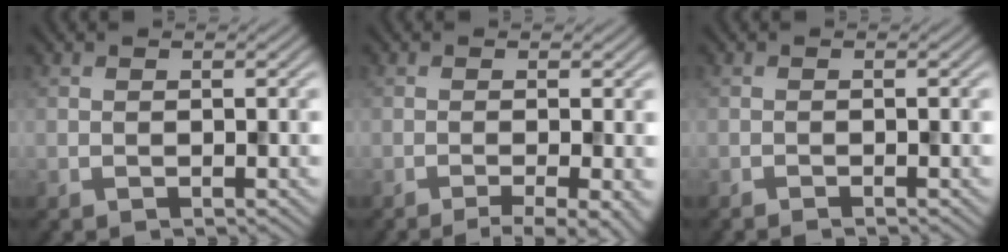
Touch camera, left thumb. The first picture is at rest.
{"total": 4.6, "force": [-2.3, 0.8, 3.9], "torque": [-0.047, 0.001, -0.038]}
{"total": 0.6, "force": [-0.6, 0.0, 0.2], "torque": [-0.002, 0.002, -0.012]}